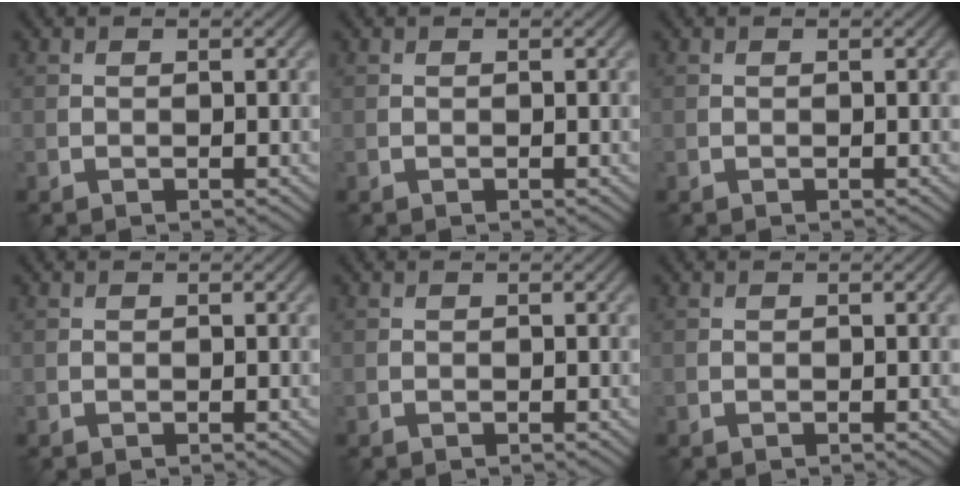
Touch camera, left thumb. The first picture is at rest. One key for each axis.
{"total": 0.0}
{"total": 0.0}
{"total": 0.0}
{"total": 0.0}
{"total": 0.0}